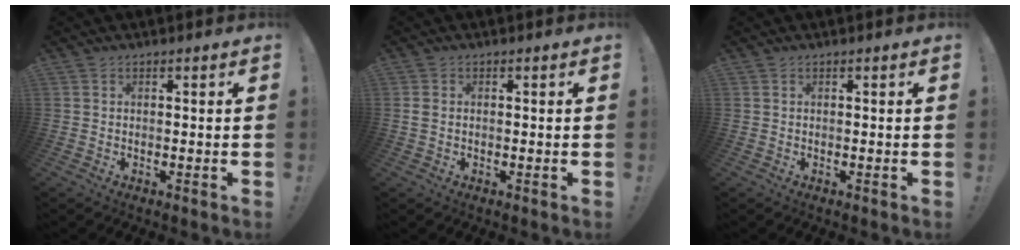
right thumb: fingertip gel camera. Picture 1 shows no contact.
{"total": 1.3, "force": [0.0, 1.0, 0.9], "torque": [-0.015, 0.005, 0.001]}
{"total": 0.0}